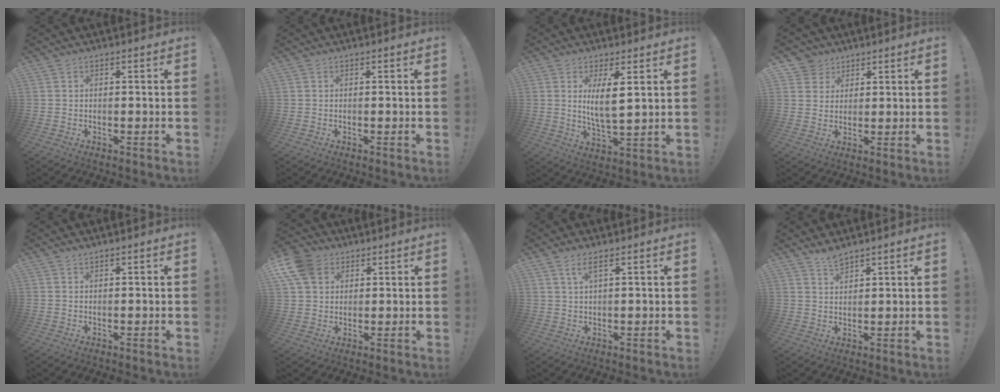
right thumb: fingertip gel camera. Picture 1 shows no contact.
{"total": 0.0}
{"total": 8.3, "force": [3.0, 2.3, 7.4], "torque": [-0.129, -0.022, 0.046]}
{"total": 5.4, "force": [3.4, 4.1, 0.3], "torque": [-0.005, -0.022, 0.067]}
{"total": 1.0, "force": [0.9, -0.2, 0.3], "torque": [0.002, -0.005, 0.016]}
{"total": 10.1, "force": [4.7, 7.7, 4.6], "torque": [-0.094, -0.021, 0.093]}
{"total": 3.4, "force": [2.0, 0.3, 2.7], "torque": [-0.058, -0.004, 0.035]}
{"total": 3.8, "force": [3.6, 0.5, 1.3], "torque": [-0.014, -0.027, 0.062]}